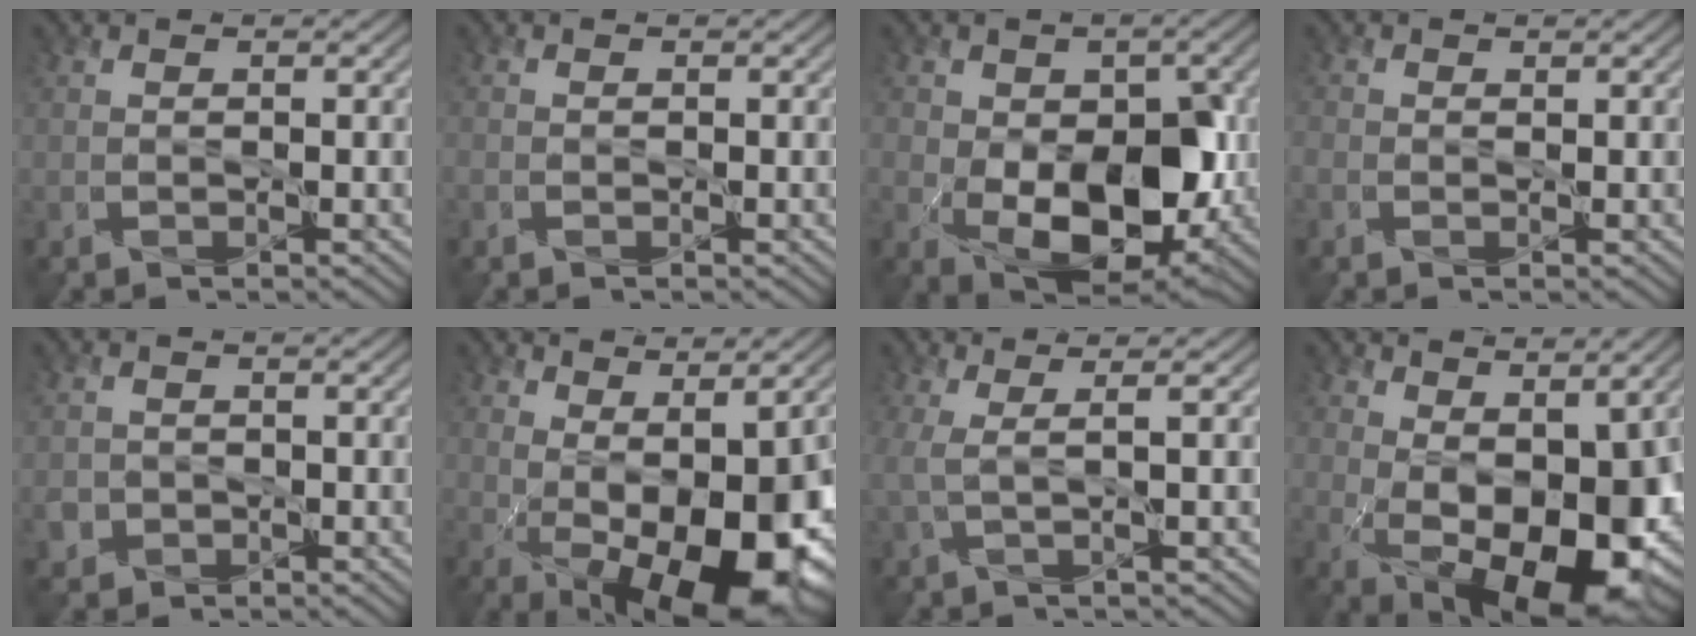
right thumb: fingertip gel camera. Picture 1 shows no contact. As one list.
[{"total": 0.9, "force": [-0.5, 0.5, 0.5], "torque": [-0.014, 0.000, -0.012]}, {"total": 12.1, "force": [-1.9, 8.0, 8.9], "torque": [-0.149, -0.029, -0.021]}, {"total": 1.3, "force": [-0.3, 1.0, 0.7], "torque": [-0.019, -0.001, -0.013]}, {"total": 2.0, "force": [-0.8, 1.8, 0.2], "torque": [-0.006, -0.005, -0.017]}, {"total": 13.3, "force": [-2.0, 5.6, 11.9], "torque": [-0.182, -0.015, -0.014]}, {"total": 3.3, "force": [1.0, 0.8, 3.0], "torque": [-0.059, 0.011, 0.010]}, {"total": 11.5, "force": [0.1, 6.2, 9.7], "torque": [-0.154, -0.012, 0.010]}]